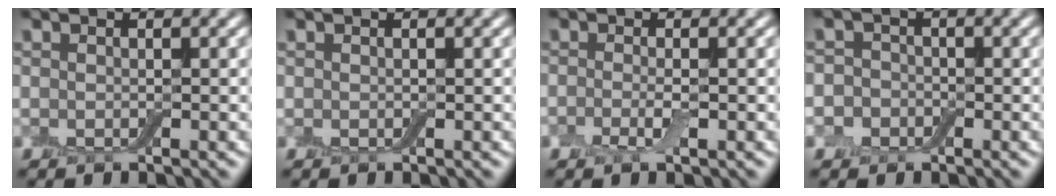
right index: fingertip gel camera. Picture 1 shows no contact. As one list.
[{"total": 0.0}, {"total": 1.4, "force": [-0.5, 0.4, 1.2], "torque": [-0.027, -0.001, -0.014]}, {"total": 2.7, "force": [-1.1, 2.5, 0.6], "torque": [0.012, 0.016, -0.042]}]